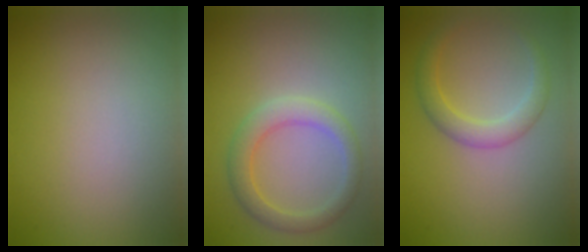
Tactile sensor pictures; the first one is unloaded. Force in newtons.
{"total": 3.0, "press": 3.0, "slide": 0.2}
{"total": 2.4, "press": 2.4, "slide": 0.1}